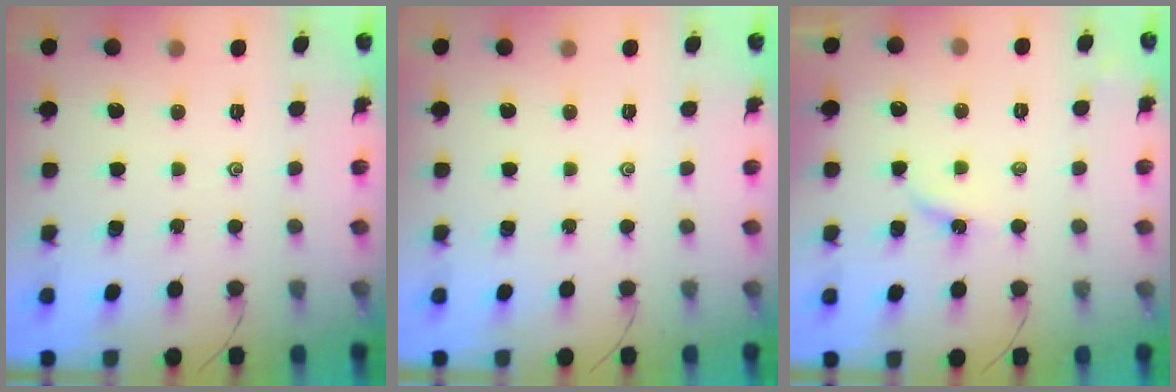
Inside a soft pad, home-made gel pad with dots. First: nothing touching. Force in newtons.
{"total": 0.0}
{"total": 3.7, "press": 3.7, "slide": 0.5}